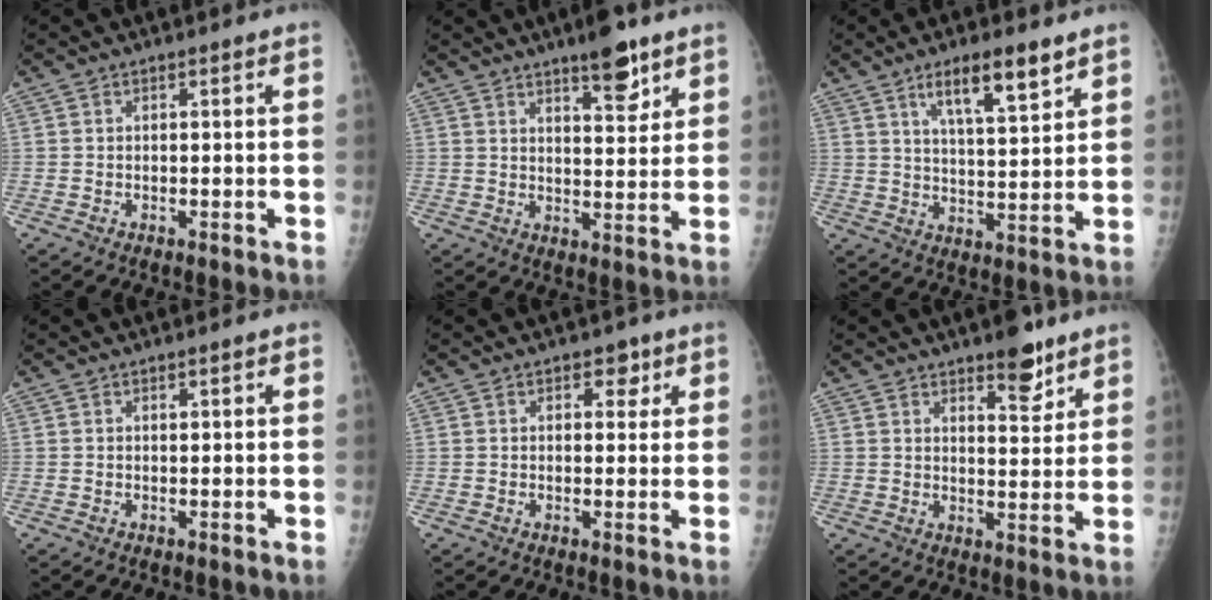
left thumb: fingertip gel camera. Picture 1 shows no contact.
{"total": 8.0, "force": [5.4, 2.5, 5.3], "torque": [-0.059, -0.033, 0.079]}
{"total": 9.7, "force": [6.0, 2.3, 7.3], "torque": [-0.109, -0.035, 0.105]}
{"total": 0.7, "force": [0.2, 0.4, 0.5], "torque": [-0.001, 0.001, 0.004]}
{"total": 3.2, "force": [1.5, 2.3, 1.7], "torque": [0.008, -0.003, 0.015]}
{"total": 7.1, "force": [5.0, 2.7, 4.3], "torque": [-0.037, -0.032, 0.070]}